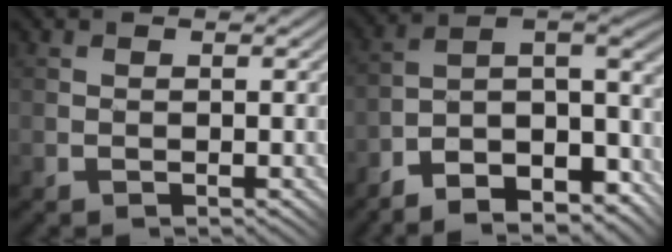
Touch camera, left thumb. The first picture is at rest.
{"total": 13.3, "force": [-9.0, 4.4, 8.7], "torque": [-0.139, -0.005, -0.146]}